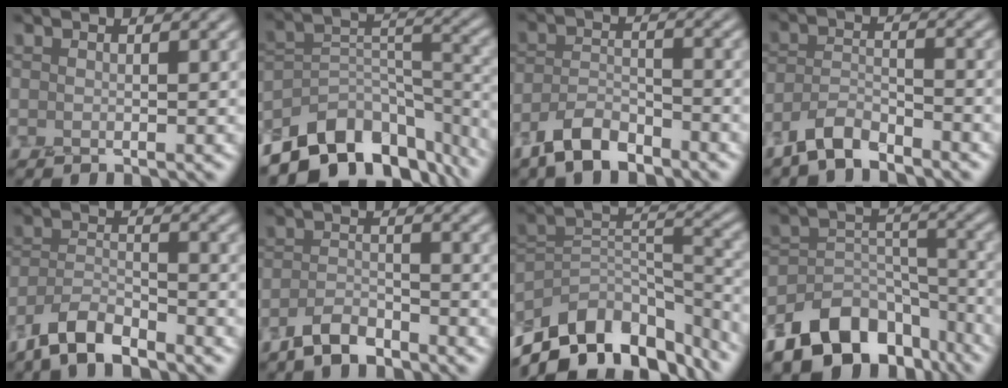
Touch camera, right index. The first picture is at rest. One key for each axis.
{"total": 11.1, "fx": -8.0, "fy": 5.7, "fz": 5.1, "tx": -0.082, "ty": 0.012, "tz": -0.143}
{"total": 4.7, "fx": -3.6, "fy": 1.9, "fz": 2.3, "tx": -0.039, "ty": -0.001, "tz": -0.074}
{"total": 3.9, "fx": -3.3, "fy": 1.2, "fz": 1.7, "tx": -0.031, "ty": 0.002, "tz": -0.072}
{"total": 5.0, "fx": -4.1, "fy": 1.6, "fz": 2.4, "tx": -0.042, "ty": -0.001, "tz": -0.084}
{"total": 3.3, "fx": -2.6, "fy": 1.2, "fz": 1.5, "tx": -0.030, "ty": 0.002, "tz": -0.058}
{"total": 12.2, "fx": -9.0, "fy": 6.1, "fz": 5.6, "tx": -0.098, "ty": 0.024, "tz": -0.160}
{"total": 11.1, "fx": -7.5, "fy": 6.6, "fz": 4.8, "tx": -0.080, "ty": 0.007, "tz": -0.129}